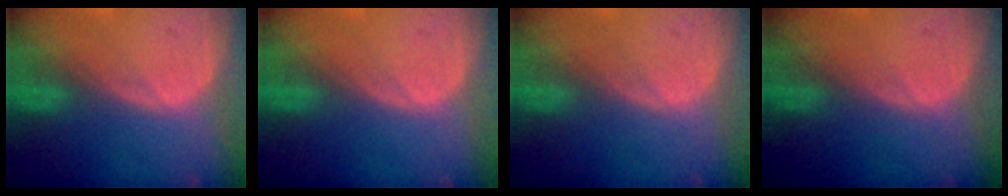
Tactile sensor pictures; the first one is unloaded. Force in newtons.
{"total": 0.0}
{"total": 0.0}
{"total": 0.0}